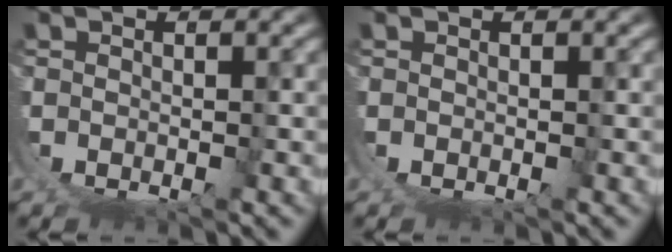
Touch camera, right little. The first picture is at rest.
{"total": 0.0}